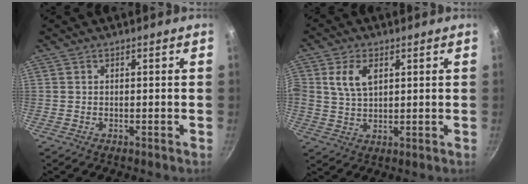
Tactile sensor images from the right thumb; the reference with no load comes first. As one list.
[{"total": 6.5, "force": [2.2, 3.9, 4.7], "torque": [-0.086, -0.005, 0.041]}]